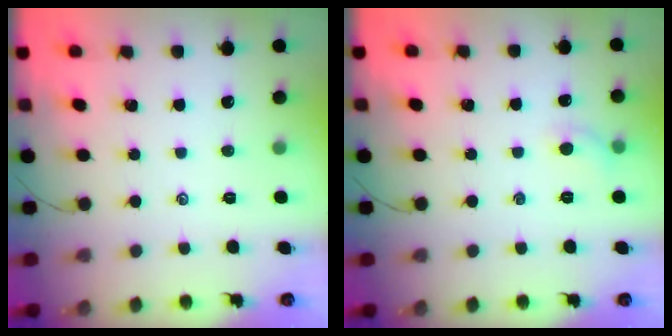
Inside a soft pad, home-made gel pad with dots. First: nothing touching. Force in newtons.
{"total": 5.0, "press": 4.8, "slide": 1.4}